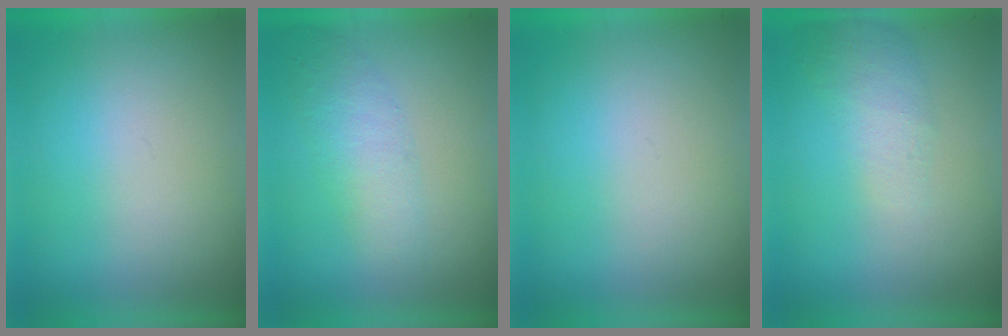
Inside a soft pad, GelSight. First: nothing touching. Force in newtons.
{"total": 2.2}
{"total": 0.0}
{"total": 2.2}